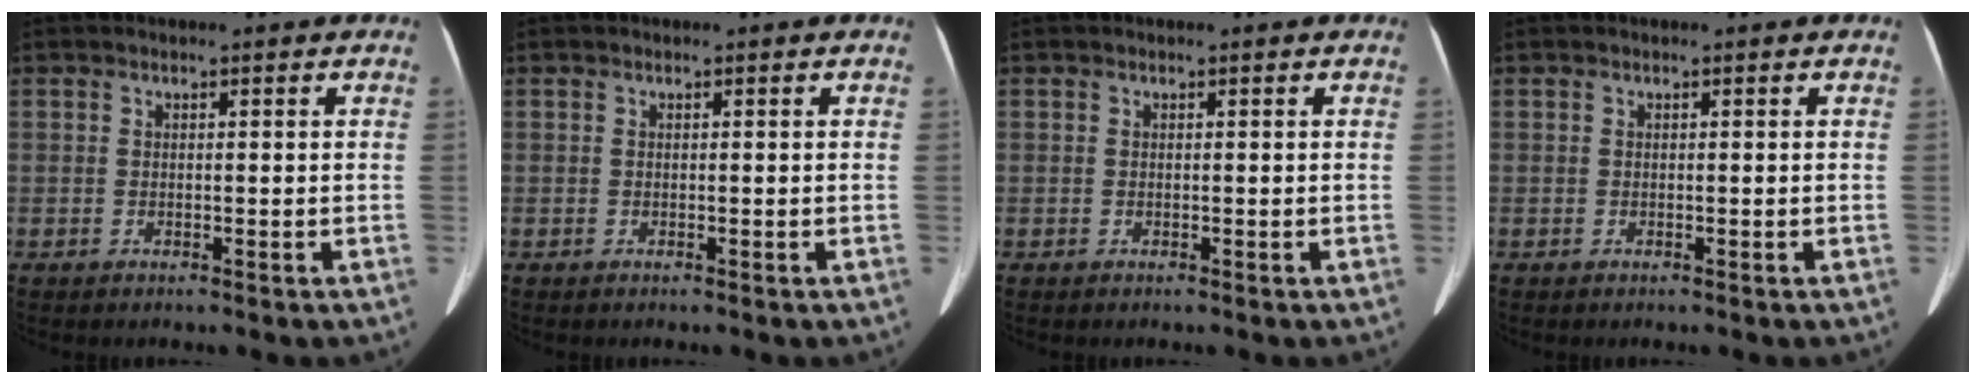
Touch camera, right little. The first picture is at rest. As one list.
[{"total": 0.0}, {"total": 0.0}, {"total": 0.0}]